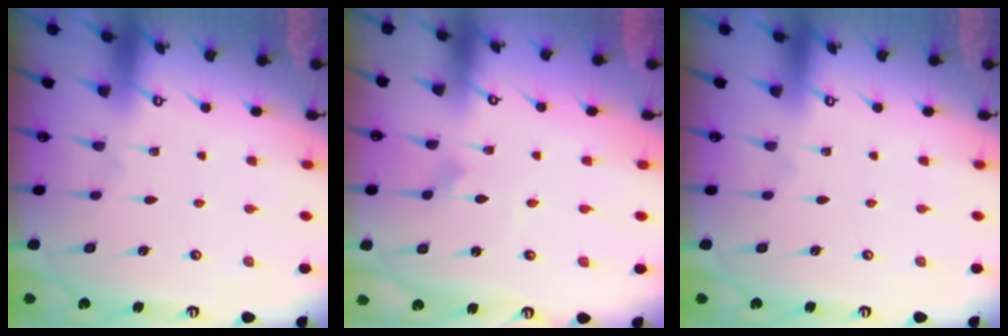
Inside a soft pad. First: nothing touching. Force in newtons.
{"total": 1.4, "press": 1.4, "slide": 0.1}
{"total": 0.0}